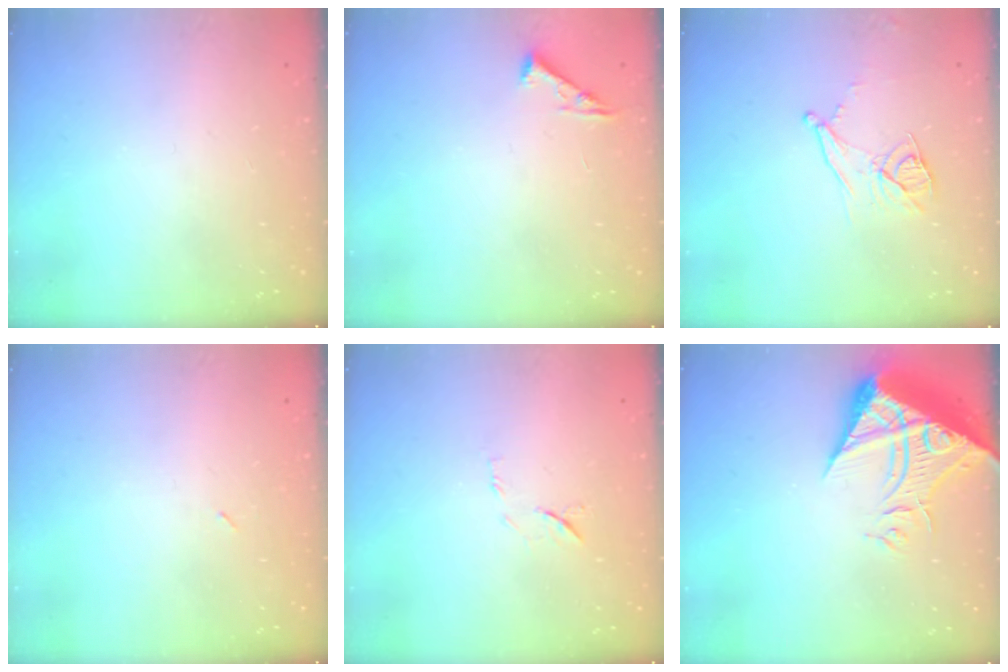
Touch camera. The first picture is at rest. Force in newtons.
{"total": 5.3, "press": 5.2, "slide": 0.7}
{"total": 9.7, "press": 9.2, "slide": 3.0}
{"total": 2.1, "press": 1.9, "slide": 1.0}
{"total": 6.8, "press": 6.7, "slide": 0.8}
{"total": 19.4, "press": 19.3, "slide": 2.1}